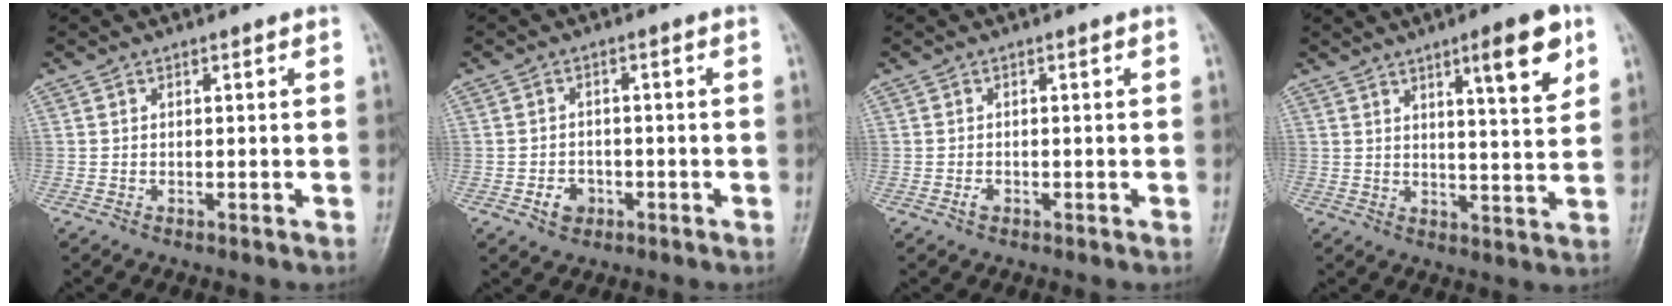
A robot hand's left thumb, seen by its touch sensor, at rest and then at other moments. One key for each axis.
{"total": 3.4, "fx": -1.5, "fy": 2.7, "fz": 1.5, "tx": -0.014, "ty": 0.012, "tz": -0.023}
{"total": 1.3, "fx": -0.4, "fy": 0.7, "fz": 1.0, "tx": -0.017, "ty": 0.007, "tz": -0.006}
{"total": 10.2, "fx": 5.2, "fy": 1.9, "fz": 8.6, "tx": -0.112, "ty": -0.029, "tz": 0.075}